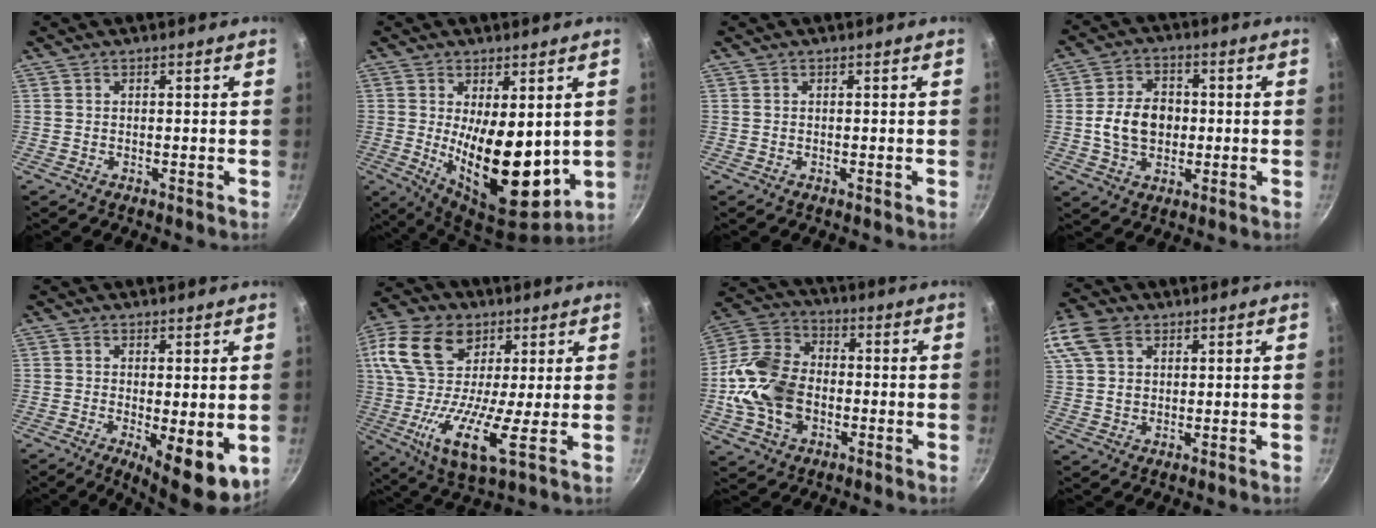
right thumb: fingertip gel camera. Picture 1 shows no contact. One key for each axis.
{"total": 16.3, "fx": 0.4, "fy": 7.7, "fz": 14.4, "tx": -0.202, "ty": -0.039, "tz": 0.021}
{"total": 0.0}
{"total": 9.8, "fx": -0.3, "fy": 7.3, "fz": 6.6, "tx": -0.092, "ty": 0.011, "tz": -0.010}
{"total": 9.0, "fx": -1.3, "fy": 3.1, "fz": 8.4, "tx": -0.104, "ty": -0.012, "tz": -0.008}
{"total": 20.3, "fx": 5.1, "fy": 11.4, "fz": 16.0, "tx": -0.301, "ty": -0.007, "tz": 0.072}
{"total": 16.3, "fx": -2.8, "fy": 11.8, "fz": 10.9, "tx": -0.197, "ty": 0.030, "tz": -0.064}
{"total": 14.9, "fx": 6.7, "fy": 10.3, "fz": 8.3, "tx": -0.192, "ty": 0.028, "tz": 0.130}